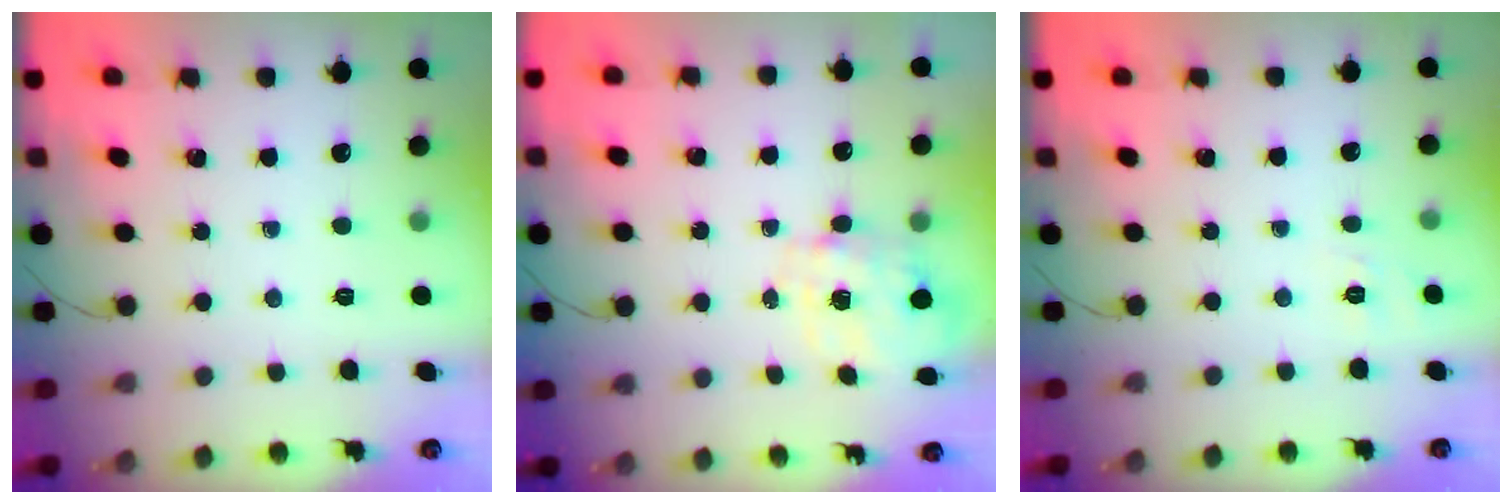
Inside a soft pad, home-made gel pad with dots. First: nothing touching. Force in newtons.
{"total": 3.8, "press": 3.7, "slide": 0.9}
{"total": 2.6, "press": 2.0, "slide": 1.7}